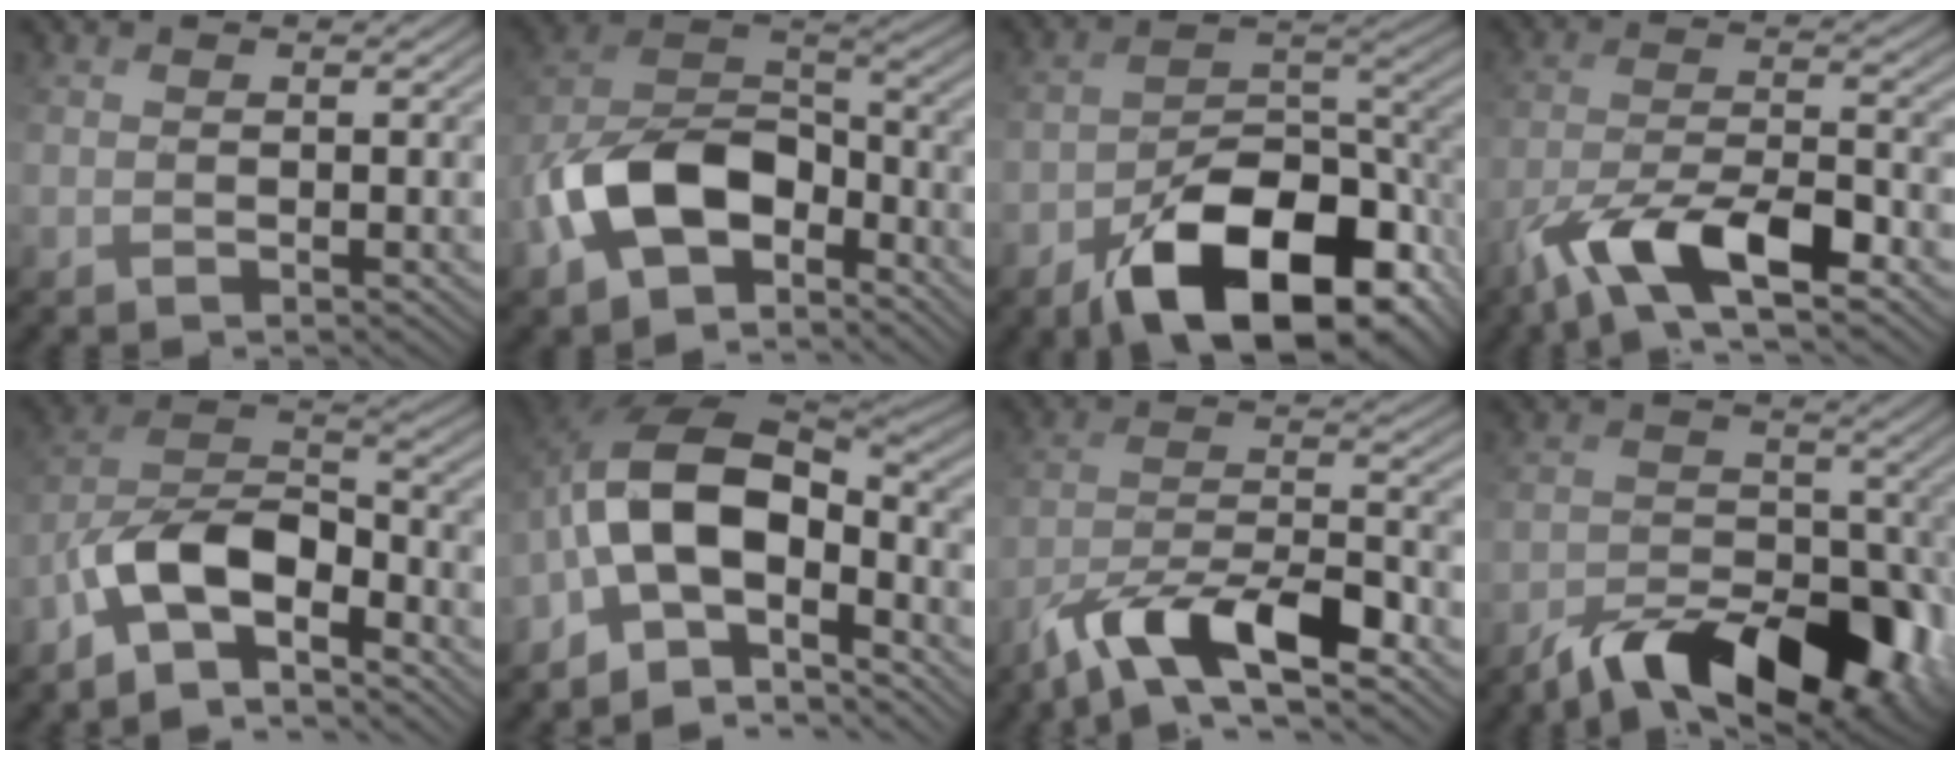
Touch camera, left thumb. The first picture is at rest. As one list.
[{"total": 11.7, "force": [-5.7, 6.7, 7.7], "torque": [-0.163, -0.001, -0.128]}, {"total": 16.2, "force": [-9.2, 7.9, 10.7], "torque": [-0.169, -0.022, -0.158]}, {"total": 10.4, "force": [-6.2, 3.0, 7.8], "torque": [-0.145, -0.001, -0.121]}, {"total": 9.5, "force": [-5.7, 3.9, 6.5], "torque": [-0.118, 0.012, -0.130]}, {"total": 13.6, "force": [-4.7, 7.0, 10.7], "torque": [-0.198, -0.003, -0.101]}, {"total": 10.7, "force": [-7.0, 2.9, 7.6], "torque": [-0.138, 0.003, -0.133]}, {"total": 11.7, "force": [-7.5, 5.5, 7.0], "torque": [-0.102, -0.023, -0.119]}]